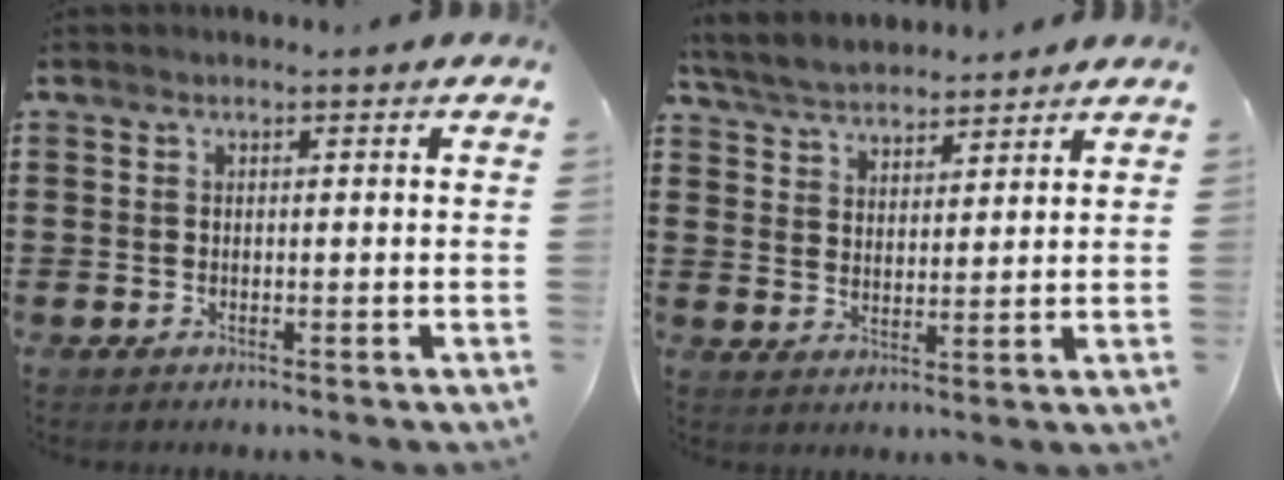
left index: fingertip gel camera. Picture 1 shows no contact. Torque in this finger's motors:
{"motor_torque": [2.14, 0.00, 0.33, 0.16]}